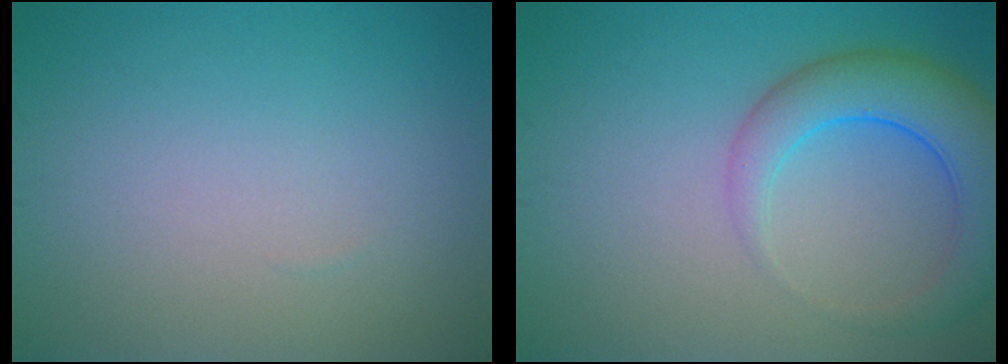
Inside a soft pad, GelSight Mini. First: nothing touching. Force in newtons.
{"total": 6.0, "press": 6.0, "slide": 0.4}